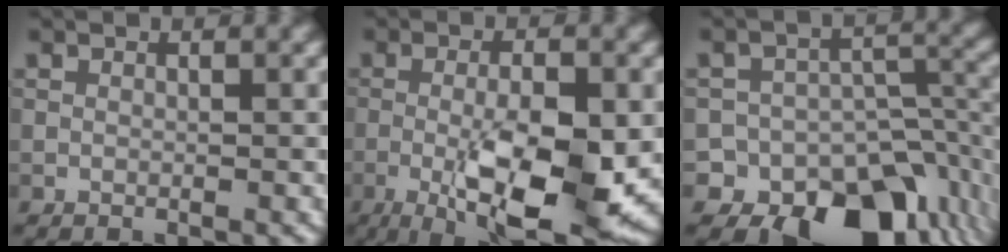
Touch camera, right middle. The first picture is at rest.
{"total": 10.7, "force": [-2.8, 3.3, 9.7], "torque": [-0.167, -0.017, -0.042]}
{"total": 13.2, "force": [-8.5, 8.8, 5.0], "torque": [-0.067, 0.008, -0.111]}